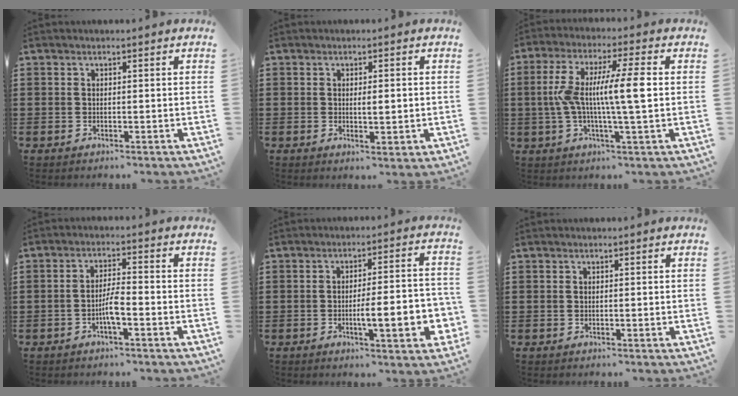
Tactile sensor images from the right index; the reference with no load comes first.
{"total": 2.2, "force": [0.0, 0.7, 2.1], "torque": [-0.039, 0.001, -0.001]}
{"total": 9.9, "force": [0.1, 1.1, 9.8], "torque": [-0.184, 0.000, -0.005]}
{"total": 3.8, "force": [-1.6, 0.4, 3.4], "torque": [-0.075, -0.004, -0.035]}
{"total": 8.8, "force": [-2.4, 1.8, 8.2], "torque": [-0.115, -0.008, -0.040]}
{"total": 0.0}